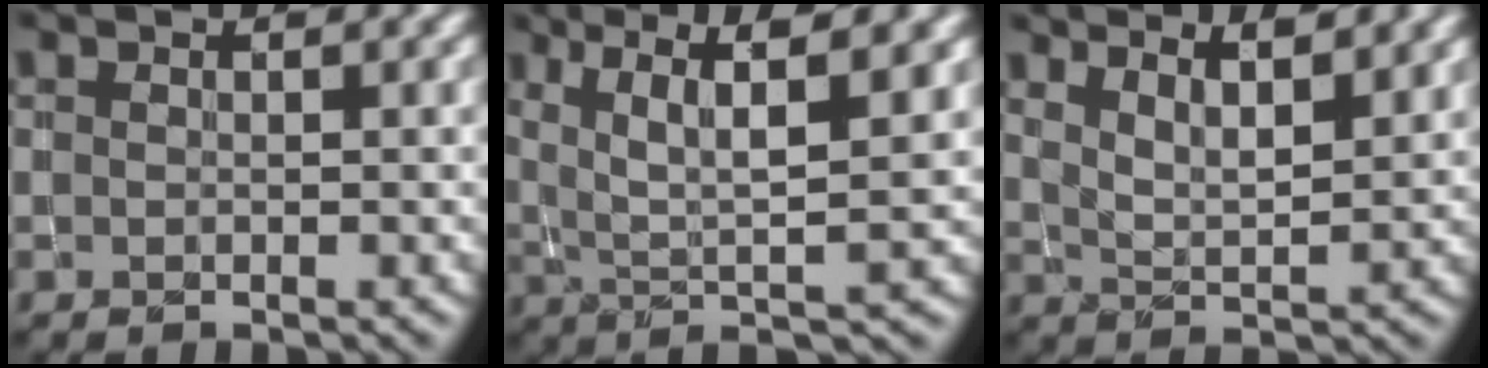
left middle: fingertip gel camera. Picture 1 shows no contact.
{"total": 6.8, "force": [2.4, 1.2, 6.2], "torque": [-0.102, 0.004, 0.047]}
{"total": 5.5, "force": [4.2, 1.6, 3.1], "torque": [-0.031, 0.014, 0.052]}